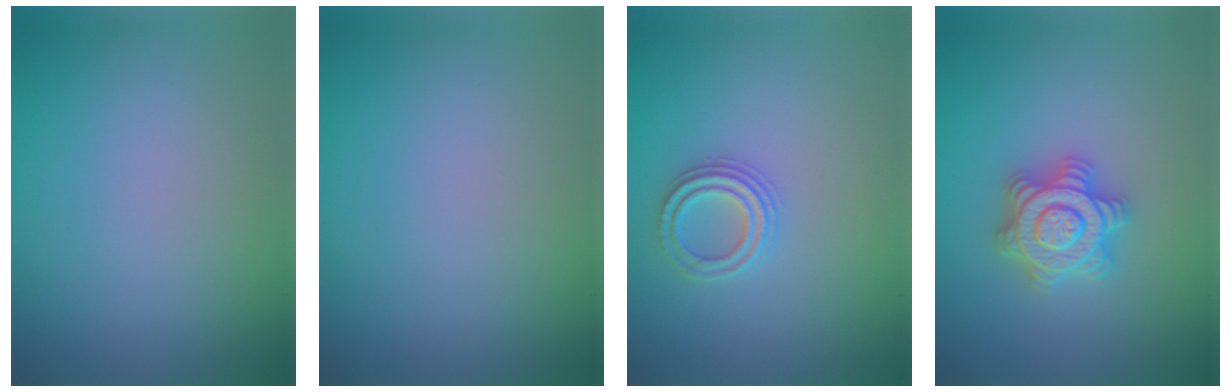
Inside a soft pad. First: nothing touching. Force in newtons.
{"total": 0.0}
{"total": 2.3, "press": 2.2, "slide": 0.8}
{"total": 4.9, "press": 4.8, "slide": 0.7}